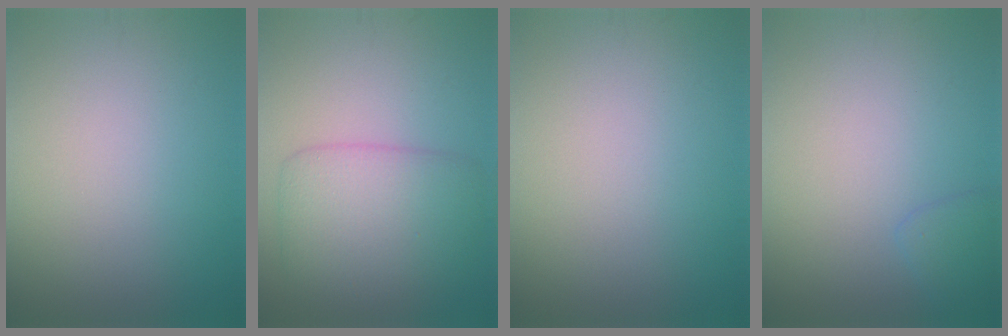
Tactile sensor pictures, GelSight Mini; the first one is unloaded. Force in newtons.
{"total": 5.7, "press": 5.7, "slide": 0.2}
{"total": 0.0}
{"total": 1.5, "press": 1.4, "slide": 0.1}